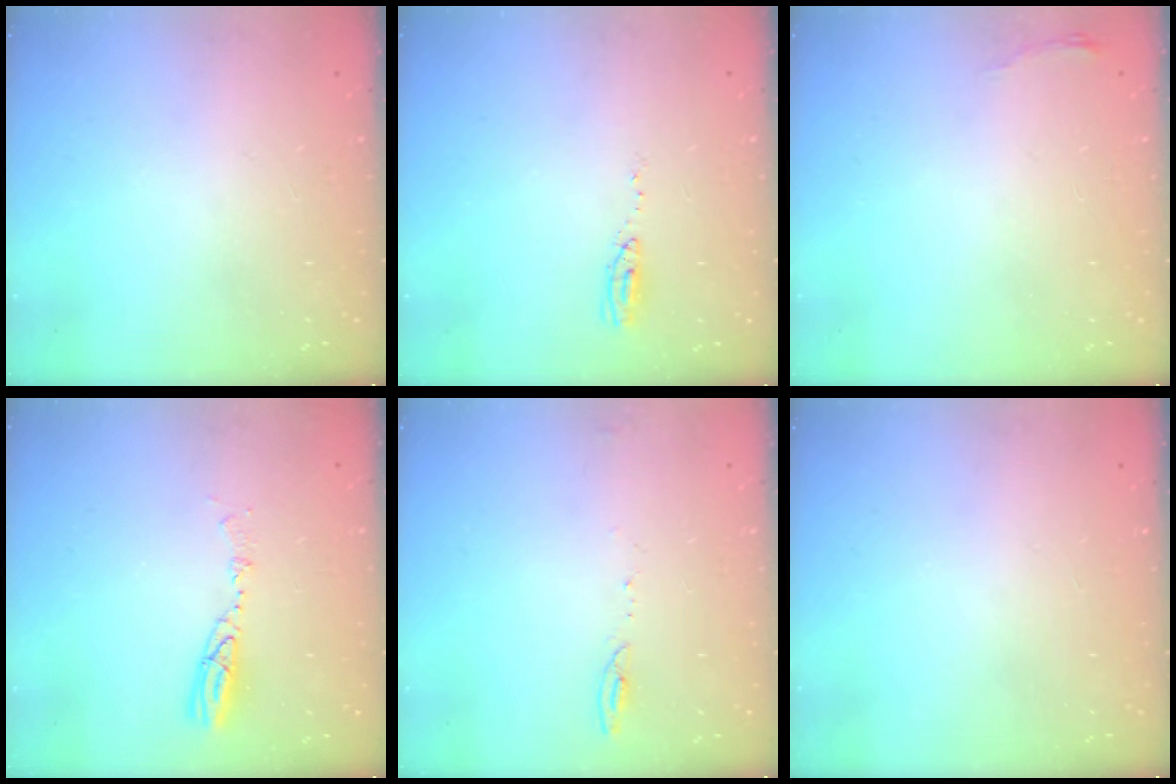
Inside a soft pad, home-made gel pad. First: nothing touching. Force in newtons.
{"total": 4.8, "press": 4.6, "slide": 1.4}
{"total": 3.6, "press": 3.5, "slide": 0.5}
{"total": 5.3, "press": 5.2, "slide": 0.4}
{"total": 4.9, "press": 4.9, "slide": 0.5}
{"total": 0.0}